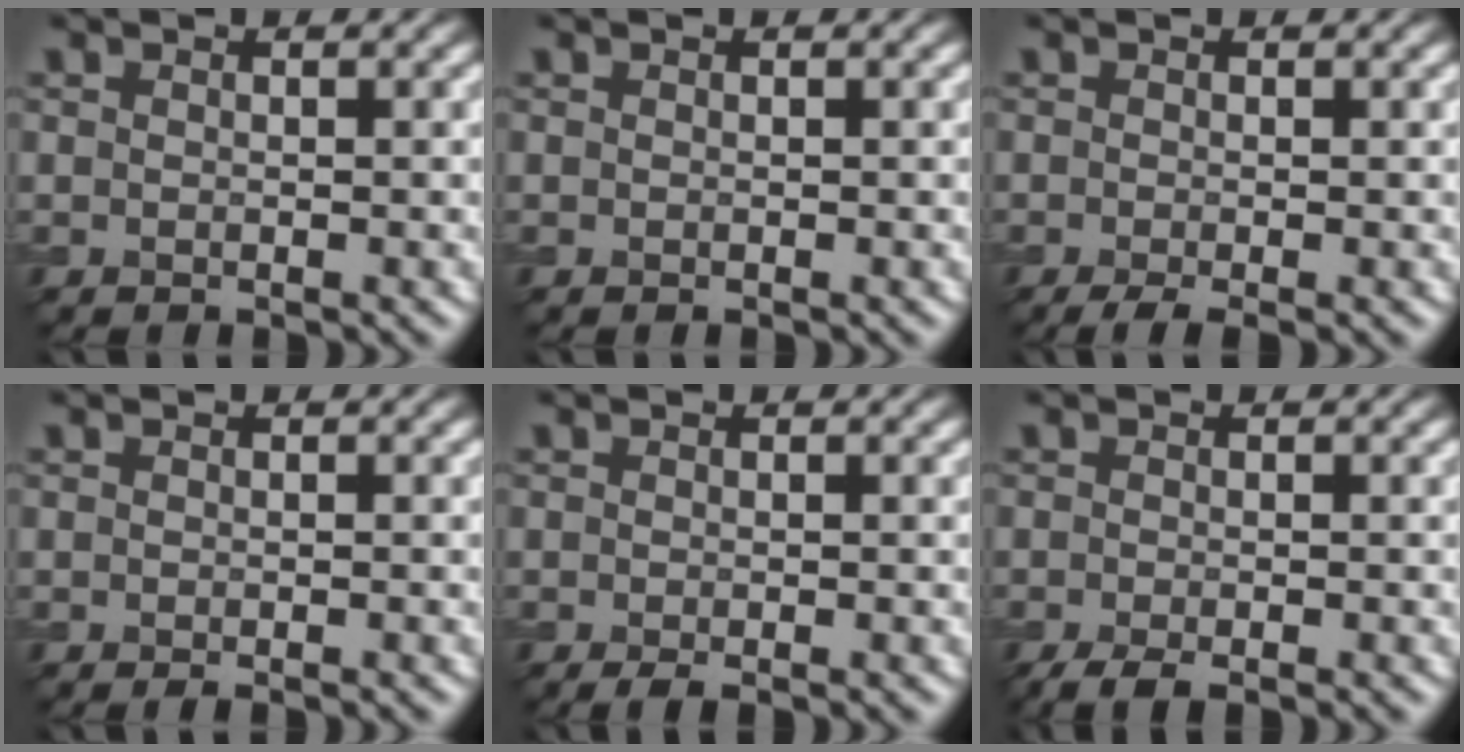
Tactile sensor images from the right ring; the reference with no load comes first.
{"total": 0.0}
{"total": 2.2, "force": [-1.2, 0.5, 1.7], "torque": [-0.031, -0.006, -0.026]}
{"total": 0.8, "force": [-0.5, 0.1, 0.6], "torque": [-0.007, -0.003, -0.008]}
{"total": 1.4, "force": [-0.8, 0.3, 1.1], "torque": [-0.017, -0.004, -0.014]}
{"total": 2.7, "force": [-1.9, 0.6, 1.9], "torque": [-0.033, -0.006, -0.035]}